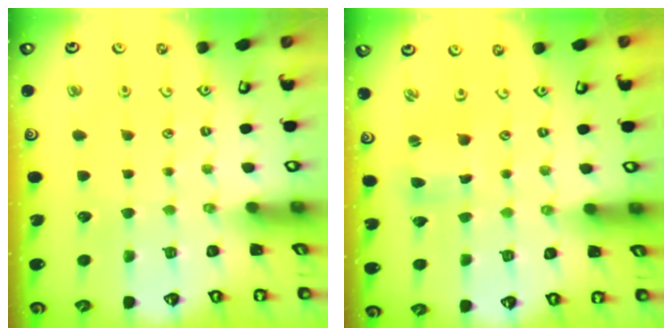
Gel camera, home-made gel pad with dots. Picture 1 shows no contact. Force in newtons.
{"total": 1.7, "press": 1.7, "slide": 0.2}